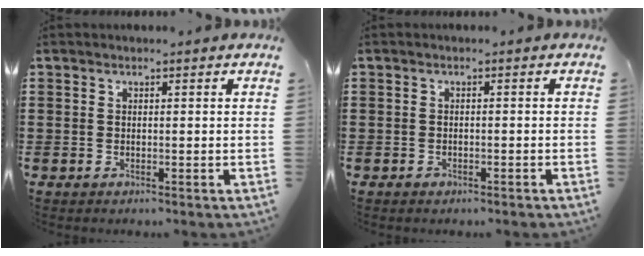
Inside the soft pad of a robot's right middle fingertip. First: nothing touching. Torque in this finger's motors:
{"motor_torque": [-0.14, -0.07, 0.02, 0.01]}